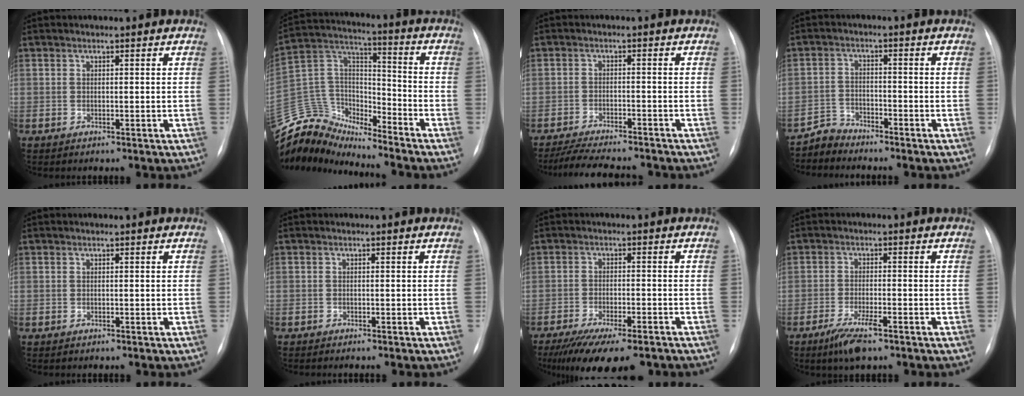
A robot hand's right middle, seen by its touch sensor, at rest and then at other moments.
{"total": 12.9, "force": [-12.6, 2.4, 0.5], "torque": [-0.011, 0.072, -0.245]}
{"total": 11.6, "force": [-10.5, 1.8, 4.7], "torque": [-0.076, -0.007, -0.152]}
{"total": 3.4, "force": [-3.2, 0.6, -1.1], "torque": [0.027, -0.007, -0.062]}
{"total": 0.0}
{"total": 1.5, "force": [-1.3, 0.3, 0.7], "torque": [-0.009, -0.003, -0.015]}
{"total": 15.0, "force": [-11.8, 3.5, 8.6], "torque": [-0.135, -0.020, -0.173]}
{"total": 5.2, "force": [-3.4, 0.9, 3.9], "torque": [-0.085, -0.011, -0.060]}